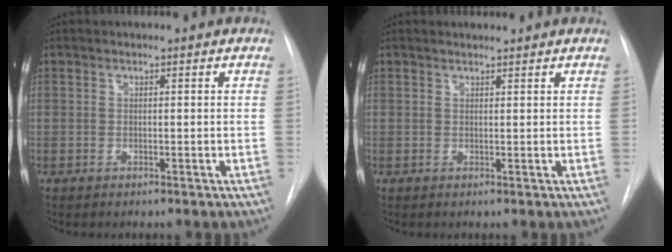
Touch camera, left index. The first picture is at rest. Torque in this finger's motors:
{"motor_torque": [0.30, -0.64, -0.01, 0.01]}